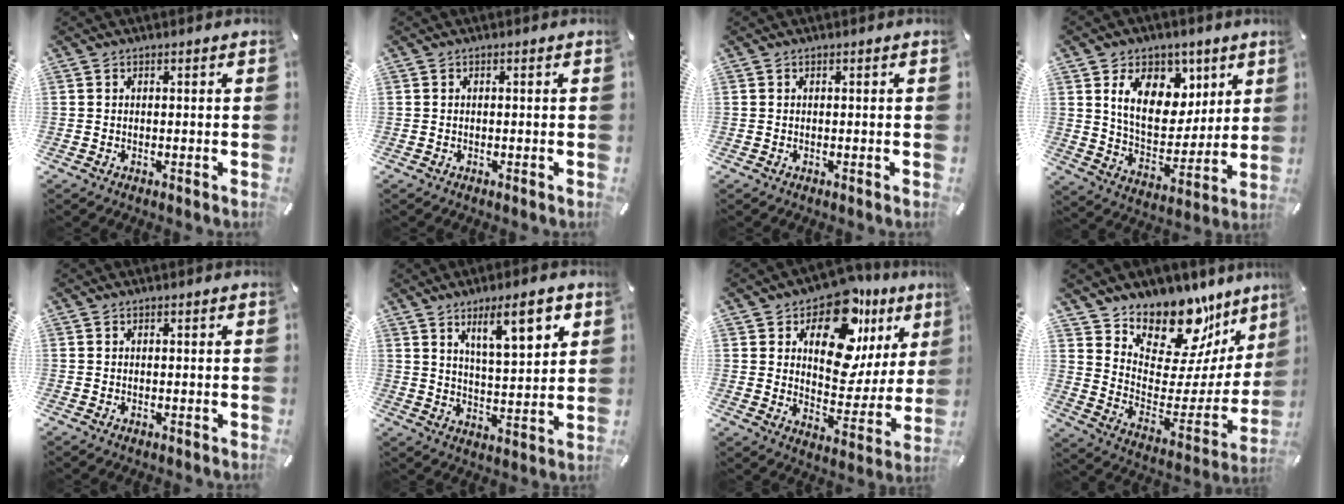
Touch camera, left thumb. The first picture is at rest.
{"total": 0.0}
{"total": 0.0}
{"total": 15.1, "force": [7.2, 10.7, 7.9], "torque": [-0.130, -0.030, 0.134]}
{"total": 0.0}
{"total": 12.0, "force": [7.2, 4.1, 8.7], "torque": [-0.122, -0.035, 0.118]}
{"total": 17.5, "force": [10.1, 10.3, 10.0], "torque": [-0.145, -0.072, 0.176]}
{"total": 16.6, "force": [14.2, 7.6, 4.0], "torque": [-0.062, -0.140, 0.246]}